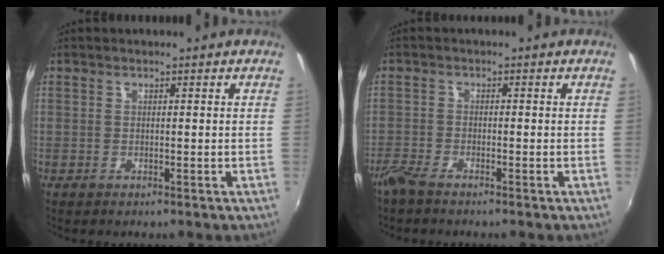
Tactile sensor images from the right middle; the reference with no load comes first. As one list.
[{"total": 3.5, "force": [-3.0, 0.8, 1.6], "torque": [-0.046, -0.010, -0.062]}]